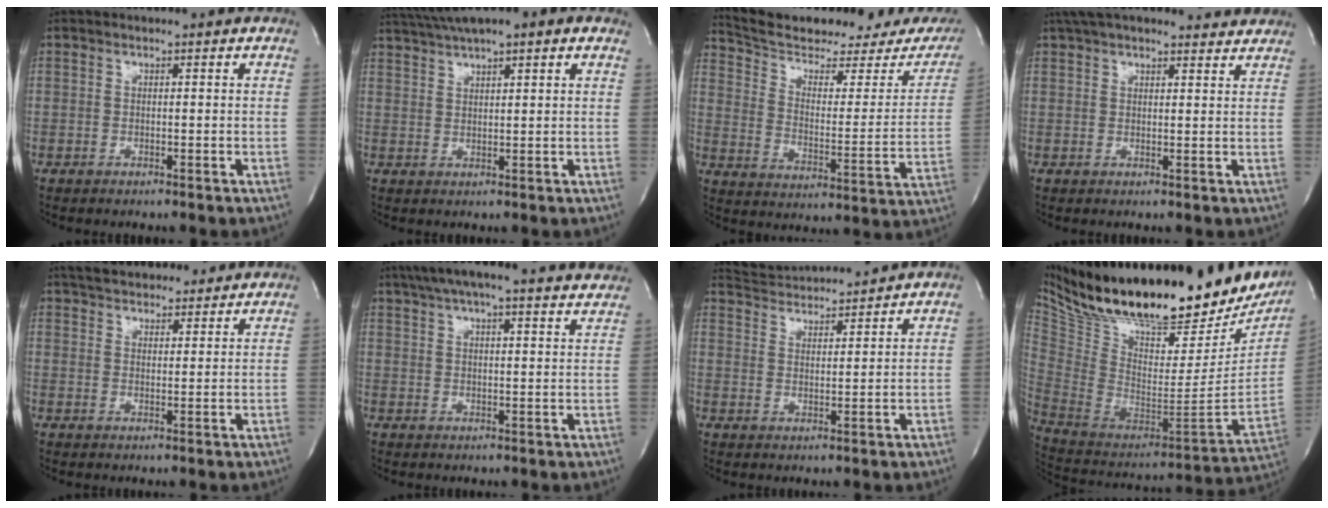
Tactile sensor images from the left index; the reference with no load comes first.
{"total": 11.6, "force": [8.8, 1.9, 7.3], "torque": [-0.131, 0.048, 0.130]}
{"total": 24.2, "force": [22.0, 4.5, 9.0], "torque": [-0.139, -0.044, 0.295]}
{"total": 15.2, "force": [13.7, 3.2, 5.8], "torque": [-0.085, 0.042, 0.186]}
{"total": 12.9, "force": [11.5, 4.0, 4.5], "torque": [-0.063, 0.032, 0.167]}
{"total": 23.5, "force": [21.1, 2.3, 10.0], "torque": [-0.163, 0.006, 0.266]}
{"total": 9.2, "force": [9.0, -0.2, 1.5], "torque": [-0.041, 0.017, 0.150]}
{"total": 34.8, "force": [27.5, 10.2, 18.7], "torque": [-0.342, -0.027, 0.417]}